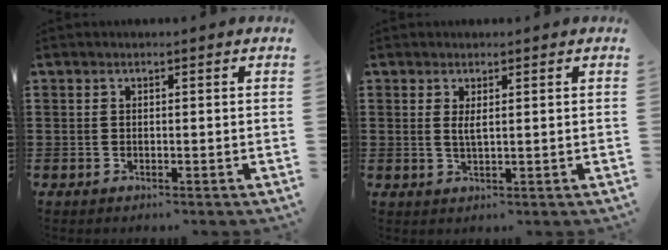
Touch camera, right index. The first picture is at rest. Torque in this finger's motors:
{"motor_torque": [-0.26, 0.88, -0.01, 0.00]}